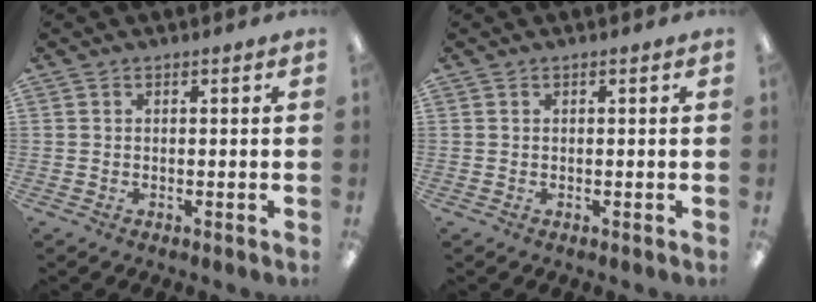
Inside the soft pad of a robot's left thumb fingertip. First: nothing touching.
{"total": 0.0}